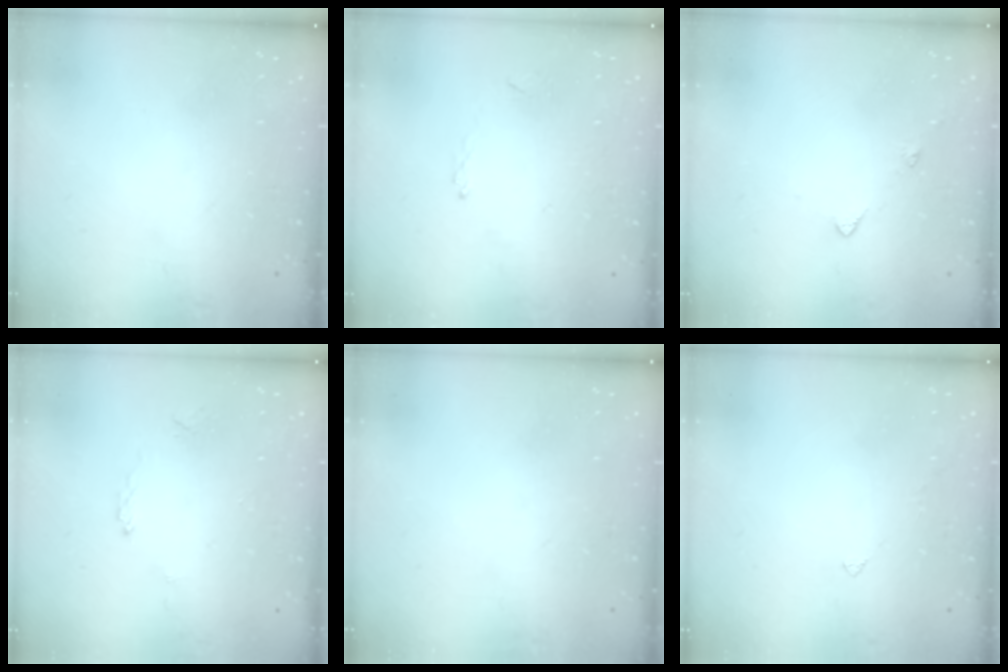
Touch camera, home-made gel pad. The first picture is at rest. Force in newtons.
{"total": 1.1, "press": 1.0, "slide": 0.5}
{"total": 5.5, "press": 5.5, "slide": 0.7}
{"total": 1.9, "press": 1.8, "slide": 0.5}
{"total": 0.0}
{"total": 1.9, "press": 1.8, "slide": 0.4}